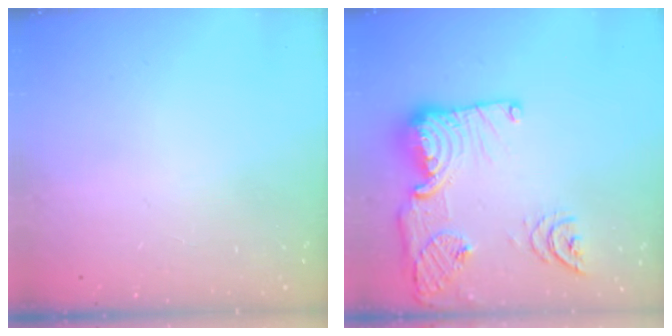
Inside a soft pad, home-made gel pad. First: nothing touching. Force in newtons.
{"total": 19.0, "press": 19.0, "slide": 1.5}